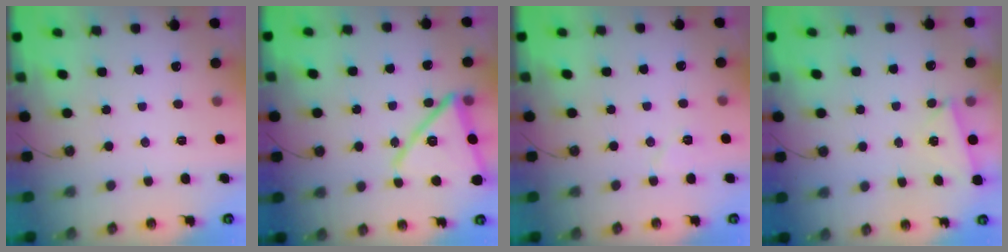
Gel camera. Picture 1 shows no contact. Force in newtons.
{"total": 16.1, "press": 16.1, "slide": 1.3}
{"total": 5.5, "press": 5.3, "slide": 1.7}
{"total": 1.7, "press": 1.7, "slide": 0.4}